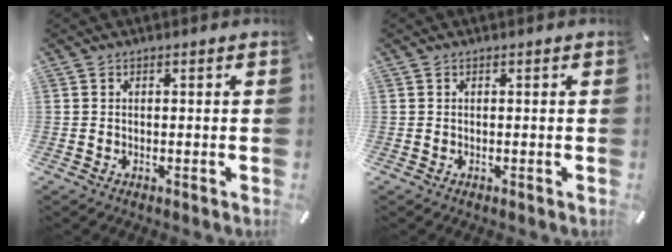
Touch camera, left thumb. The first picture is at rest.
{"total": 0.0}